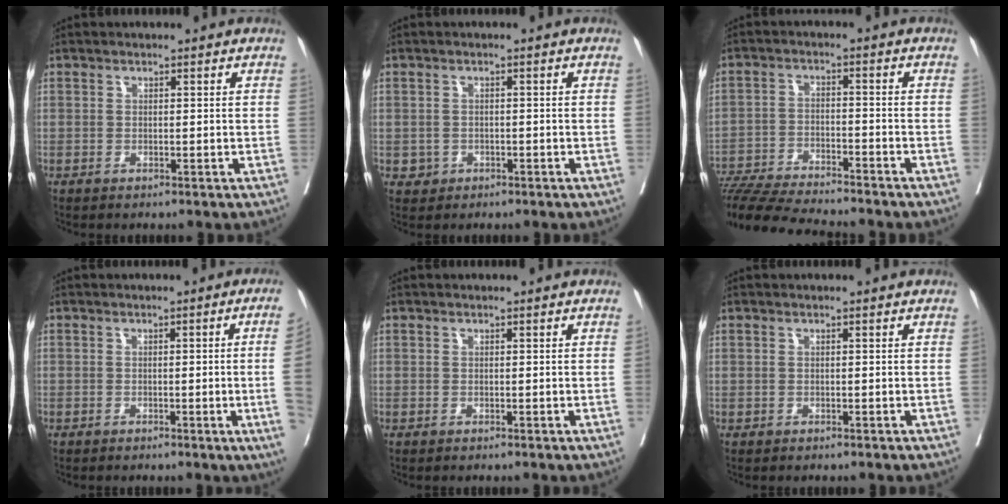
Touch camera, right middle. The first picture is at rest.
{"total": 1.7, "force": [-0.5, 1.6, 0.2], "torque": [0.000, 0.007, -0.003]}
{"total": 14.6, "force": [-13.4, 0.8, 5.9], "torque": [-0.097, -0.019, -0.213]}
{"total": 6.1, "force": [-0.9, -1.9, 5.7], "torque": [-0.053, -0.012, -0.015]}
{"total": 0.0}
{"total": 0.0}